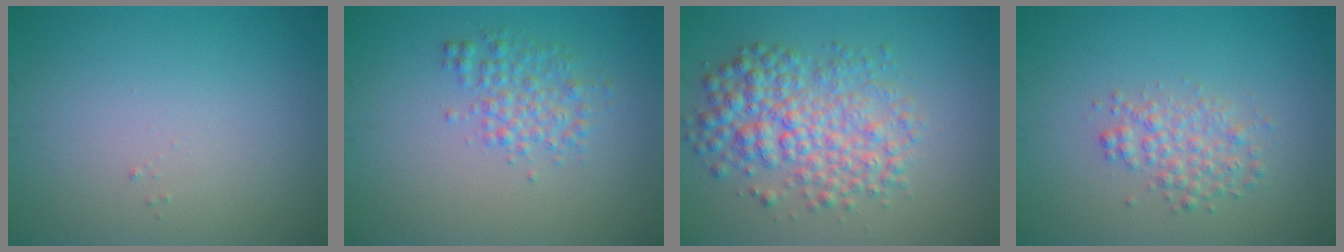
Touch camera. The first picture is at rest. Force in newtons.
{"total": 2.5, "press": 2.5, "slide": 0.0}
{"total": 5.8, "press": 5.8, "slide": 0.0}
{"total": 2.5, "press": 2.5, "slide": 0.1}